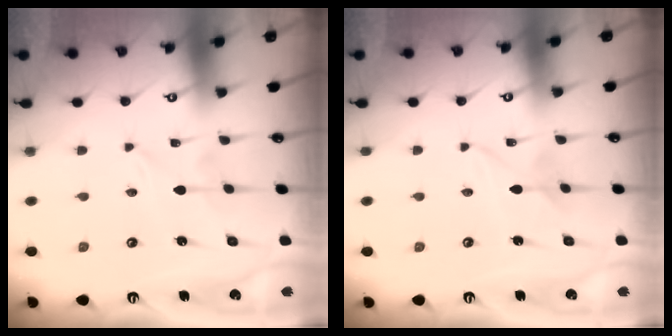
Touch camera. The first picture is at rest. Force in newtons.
{"total": 1.5, "press": 1.5, "slide": 0.3}